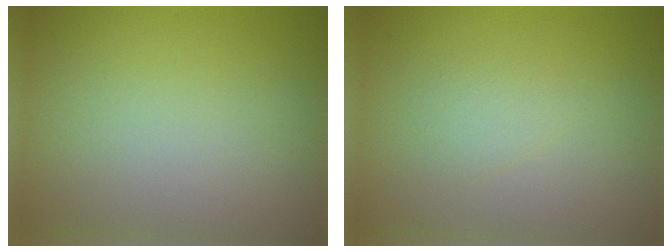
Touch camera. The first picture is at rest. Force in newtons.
{"total": 1.3, "press": 1.3, "slide": 0.0}